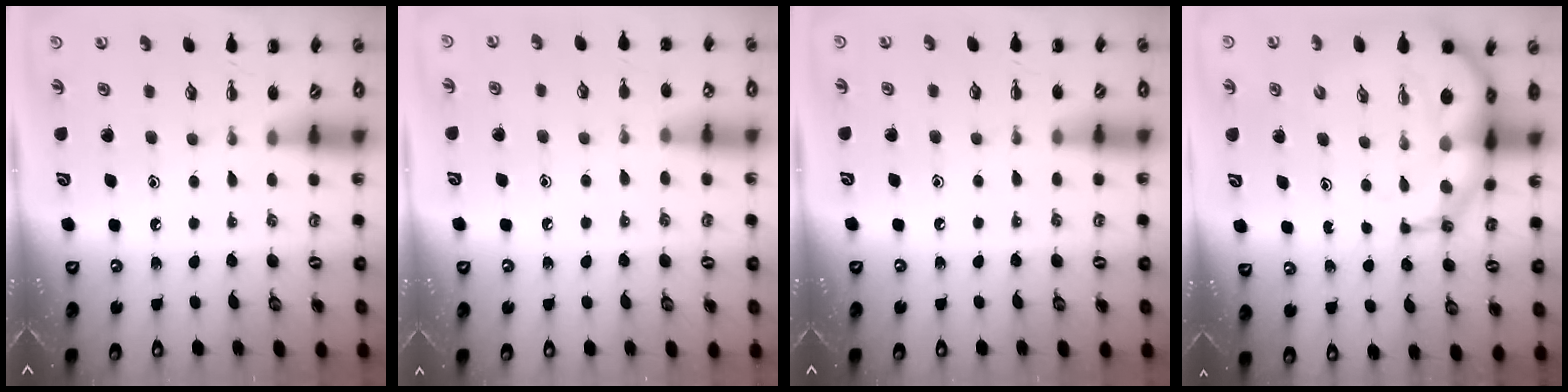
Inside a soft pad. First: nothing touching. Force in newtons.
{"total": 6.7, "press": 6.3, "slide": 2.3}
{"total": 6.0, "press": 5.7, "slide": 2.1}
{"total": 11.7, "press": 11.1, "slide": 3.5}